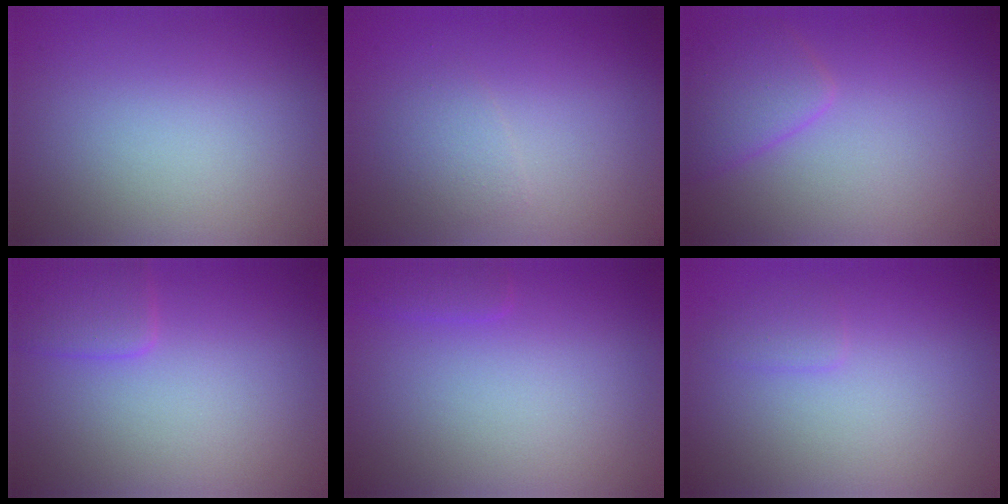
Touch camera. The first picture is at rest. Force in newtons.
{"total": 1.6, "press": 1.6, "slide": 0.1}
{"total": 2.8, "press": 2.8, "slide": 0.1}
{"total": 2.1, "press": 2.1, "slide": 0.1}
{"total": 1.0, "press": 1.0, "slide": 0.1}
{"total": 1.0, "press": 1.0, "slide": 0.0}